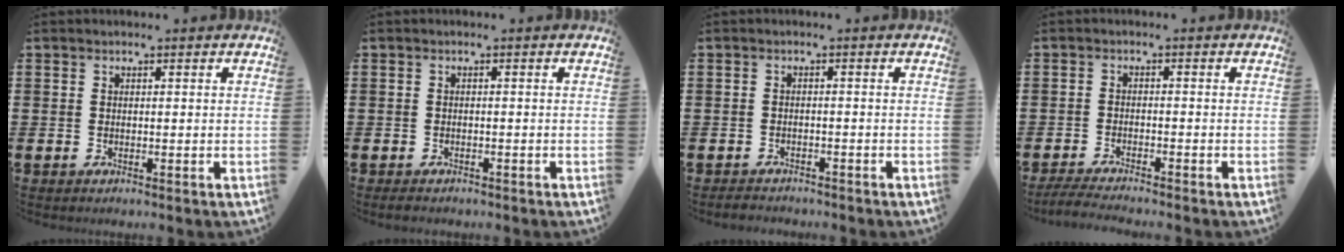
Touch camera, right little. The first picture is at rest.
{"total": 0.6, "force": [-0.4, 0.3, 0.3], "torque": [-0.008, 0.002, -0.011]}
{"total": 1.2, "force": [-1.2, 0.1, -0.1], "torque": [-0.003, 0.001, -0.025]}
{"total": 2.3, "force": [-2.1, -0.1, 1.0], "torque": [-0.015, 0.001, -0.041]}